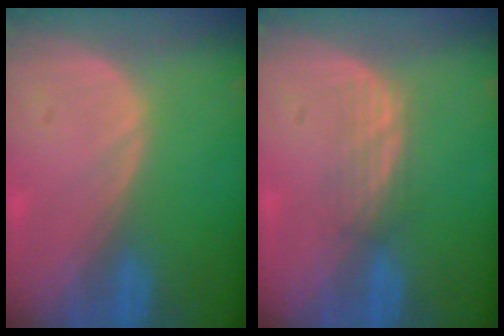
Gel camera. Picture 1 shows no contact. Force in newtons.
{"total": 2.9, "press": 2.6, "slide": 1.2}